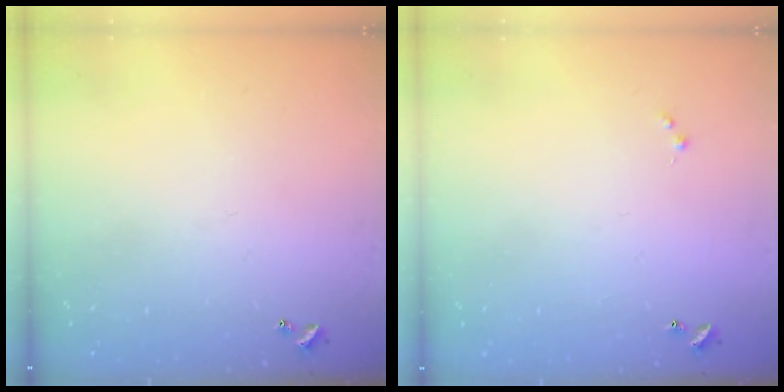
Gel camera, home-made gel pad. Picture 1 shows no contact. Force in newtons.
{"total": 0.0}